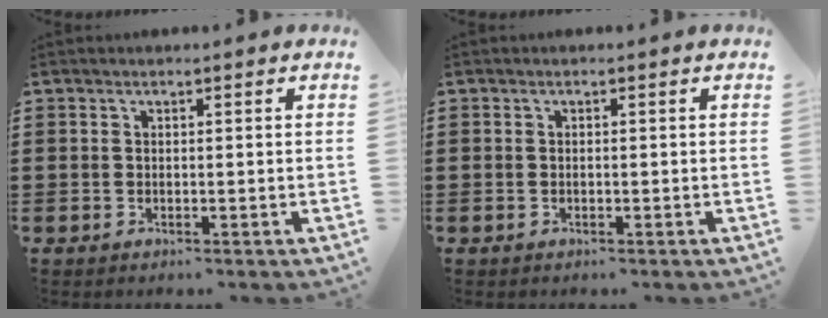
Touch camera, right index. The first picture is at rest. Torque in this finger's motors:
{"motor_torque": [0.04, 0.14, 0.00, 0.00]}